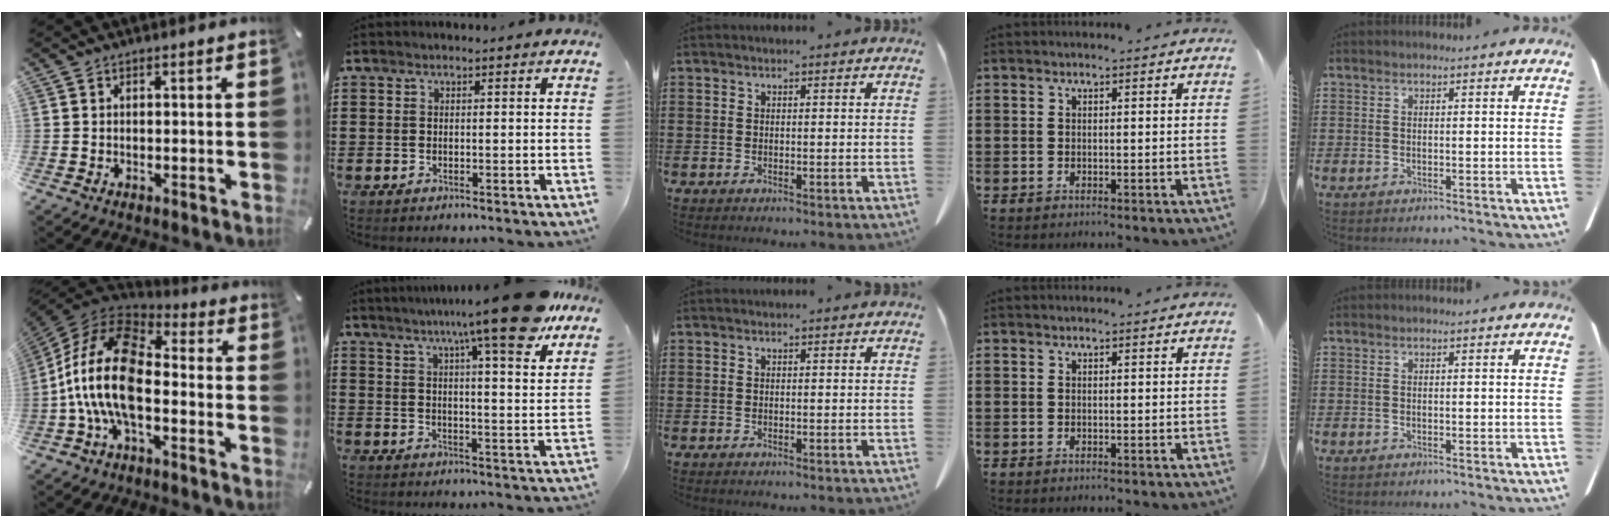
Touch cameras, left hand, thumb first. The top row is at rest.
{"thumb": {"total": 19.4, "force": [-4.5, 10.5, 15.6], "torque": [-0.328, 0.025, -0.081]}, "index": {"total": 13.6, "force": [9.9, 0.6, 9.3], "torque": [-0.158, -0.038, 0.155]}}